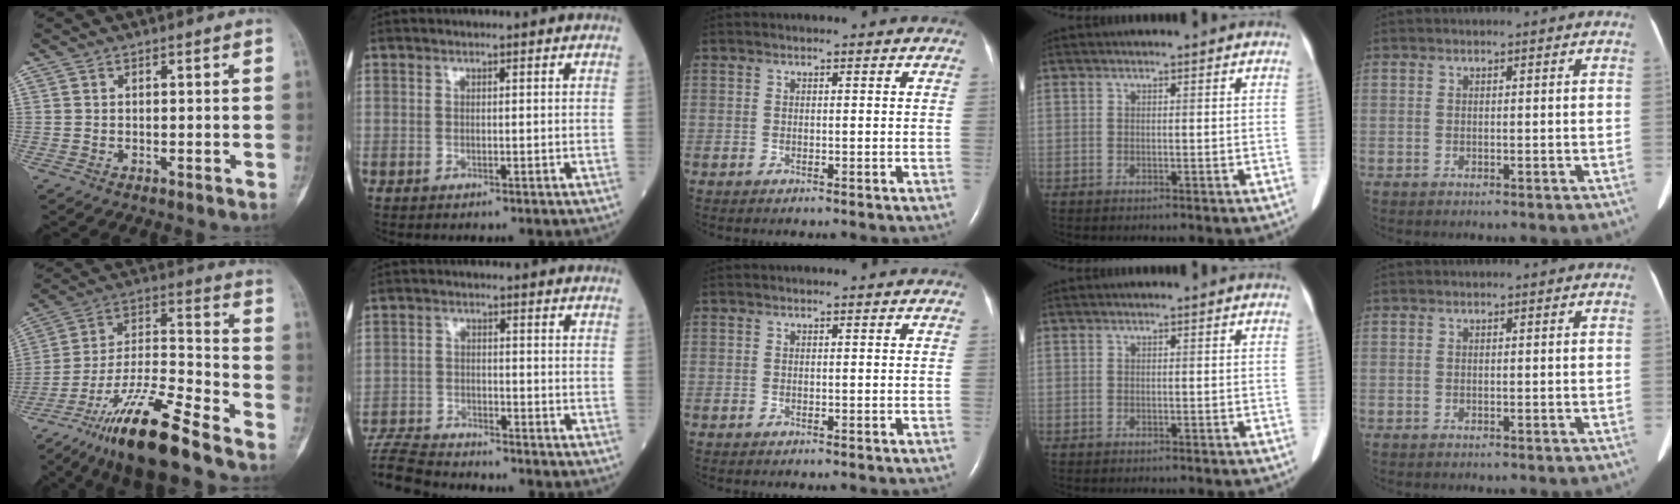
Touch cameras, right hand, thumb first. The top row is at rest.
{"thumb": {"total": 18.8, "force": [-13.5, 3.0, 12.7], "torque": [-0.251, 0.070, -0.243]}, "index": {"total": 9.3, "force": [-9.1, 0.8, 1.8], "torque": [-0.036, -0.007, -0.168]}}